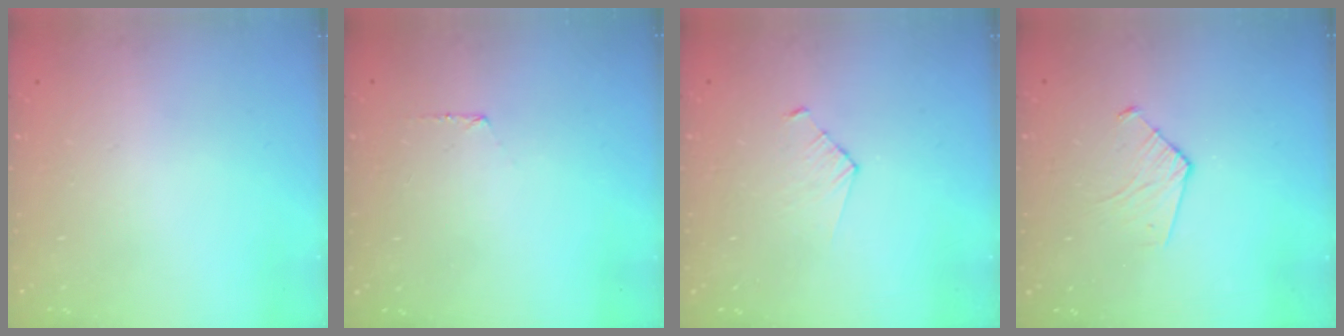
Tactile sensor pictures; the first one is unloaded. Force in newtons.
{"total": 5.1, "press": 5.0, "slide": 0.5}
{"total": 2.8, "press": 2.7, "slide": 0.3}
{"total": 6.2, "press": 6.2, "slide": 0.5}